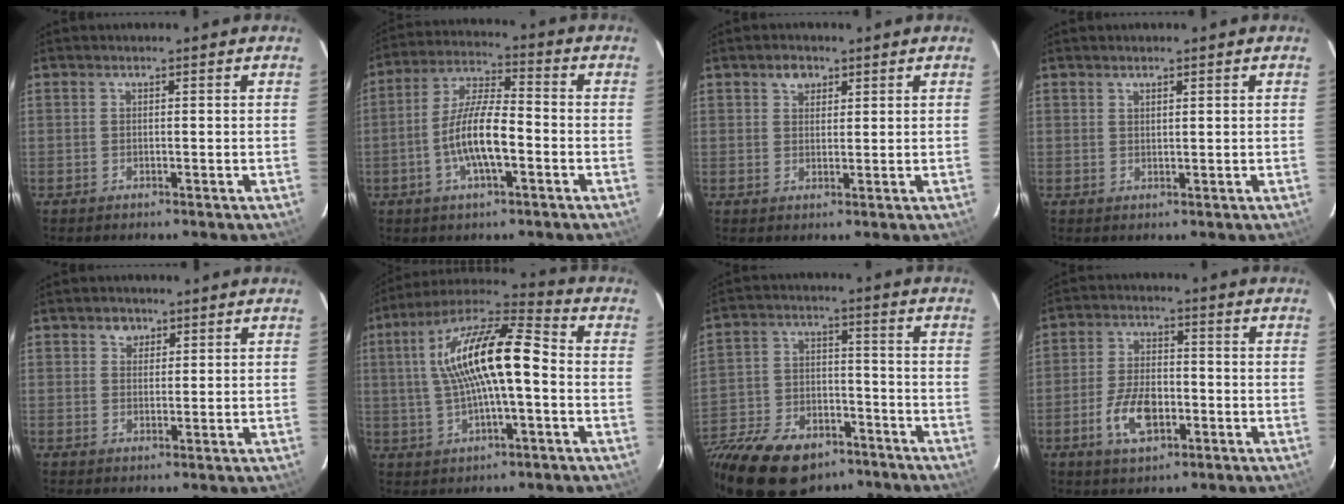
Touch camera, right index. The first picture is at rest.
{"total": 10.7, "force": [-3.3, 2.8, 9.8], "torque": [-0.198, 0.004, -0.063]}
{"total": 2.8, "force": [1.6, 2.0, 1.1], "torque": [-0.014, 0.009, 0.028]}
{"total": 1.1, "force": [0.8, 0.3, 0.6], "torque": [-0.008, 0.001, 0.015]}
{"total": 3.0, "force": [1.5, 2.6, 0.4], "torque": [0.007, 0.008, 0.023]}
{"total": 16.6, "force": [0.5, 4.4, 16.0], "torque": [-0.294, 0.025, 0.005]}
{"total": 24.5, "force": [-16.6, 13.0, 12.4], "torque": [-0.281, -0.017, -0.257]}
{"total": 8.8, "force": [-3.4, 4.6, 6.8], "torque": [-0.142, 0.002, -0.057]}